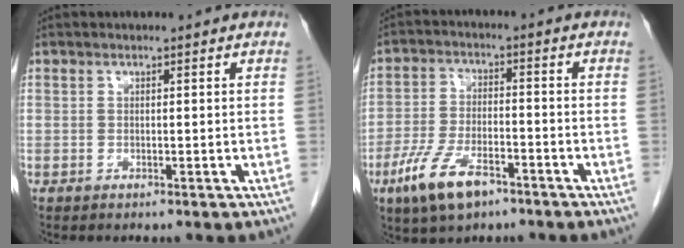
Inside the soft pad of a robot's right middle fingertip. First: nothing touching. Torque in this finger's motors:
{"motor_torque": [1.31, -0.83, 0.41, 0.13]}